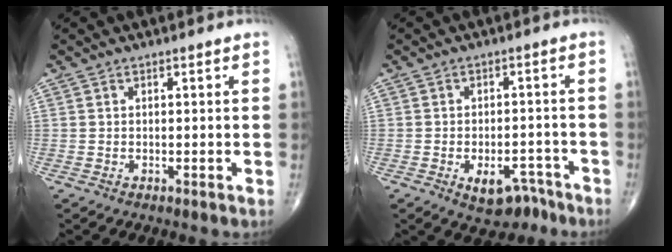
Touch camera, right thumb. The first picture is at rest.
{"total": 7.3, "force": [-4.3, 4.3, 4.1], "torque": [-0.043, 0.033, -0.056]}